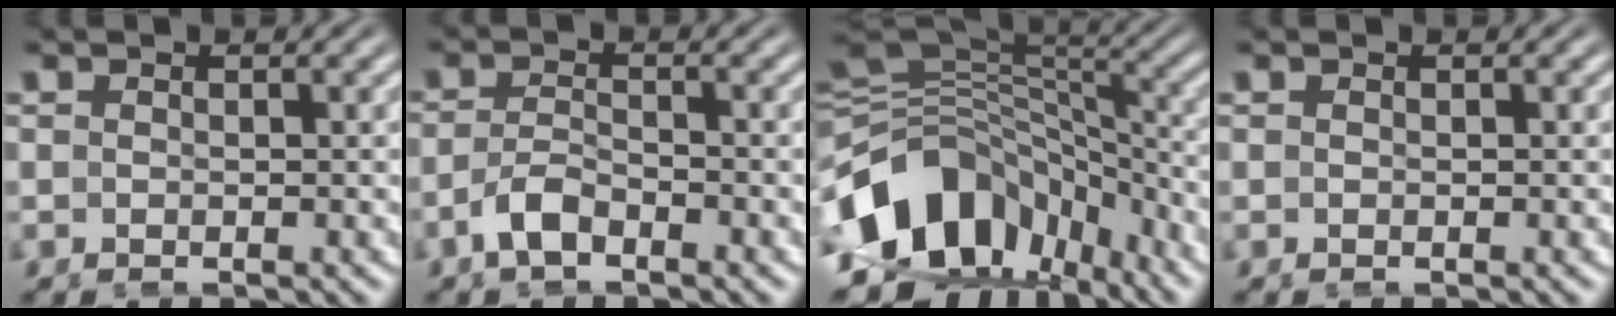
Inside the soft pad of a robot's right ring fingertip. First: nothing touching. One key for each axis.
{"total": 2.5, "fx": -1.9, "fy": 0.7, "fz": 1.4, "tx": -0.022, "ty": -0.005, "tz": -0.031}
{"total": 14.7, "fx": -5.9, "fy": 10.4, "fz": 8.6, "tx": -0.159, "ty": -0.038, "tz": -0.083}
{"total": 0.0}